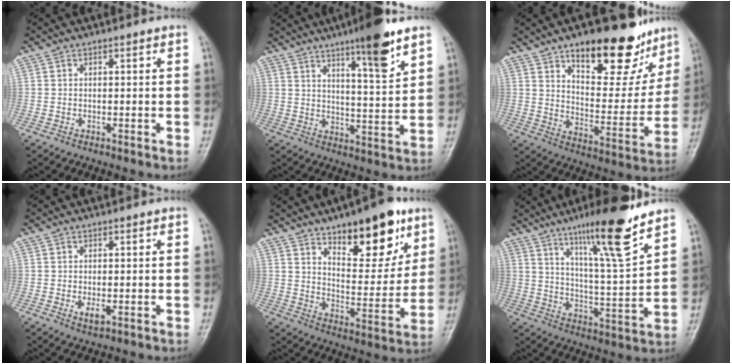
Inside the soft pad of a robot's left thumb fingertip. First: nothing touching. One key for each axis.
{"total": 11.7, "fx": 7.5, "fy": 1.6, "fz": 8.8, "tx": -0.125, "ty": -0.047, "tz": 0.116}
{"total": 21.7, "fx": 14.0, "fy": 9.3, "fz": 13.7, "tx": -0.132, "ty": -0.071, "tz": 0.208}
{"total": 2.3, "fx": -0.5, "fy": 1.1, "fz": 1.9, "tx": -0.036, "ty": -0.006, "tz": -0.007}
{"total": 17.7, "fx": 10.6, "fy": 7.2, "fz": 12.2, "tx": -0.127, "ty": -0.063, "tz": 0.168}
{"total": 16.1, "fx": 11.0, "fy": 1.5, "fz": 11.7, "tx": -0.181, "ty": -0.067, "tz": 0.183}